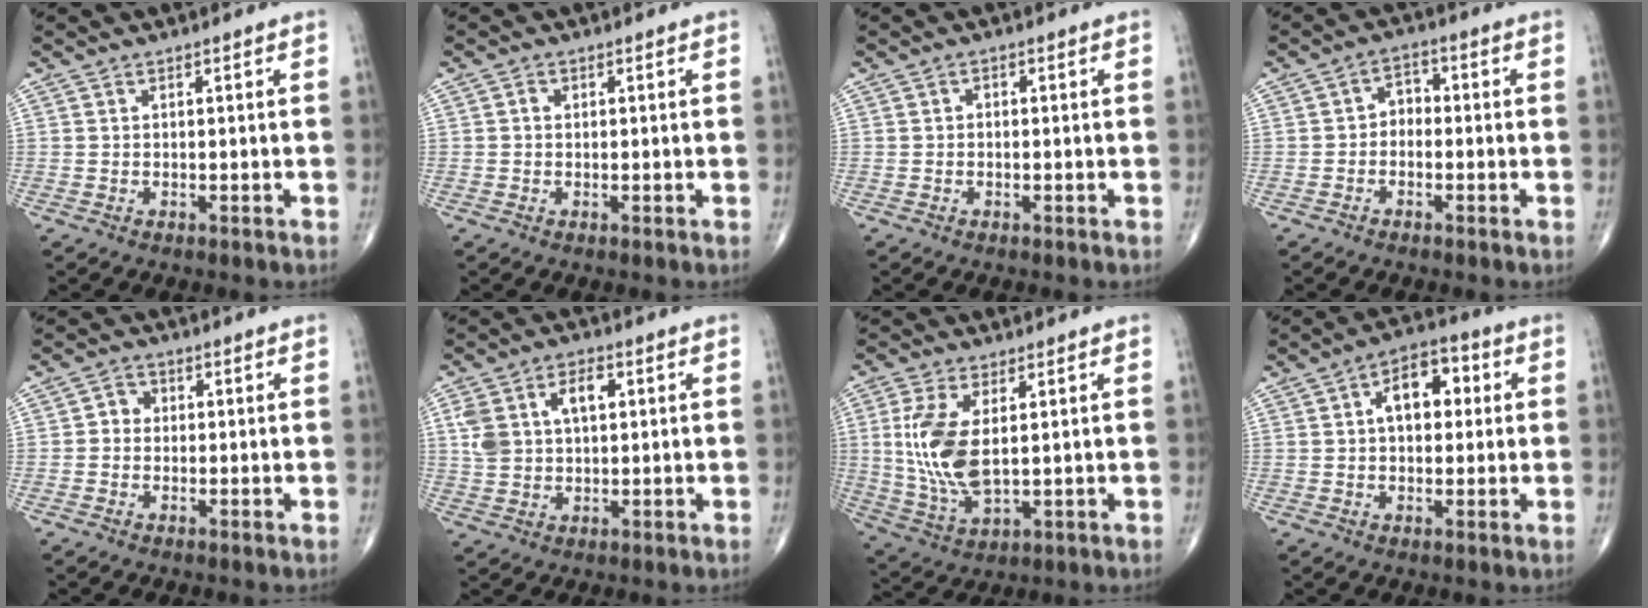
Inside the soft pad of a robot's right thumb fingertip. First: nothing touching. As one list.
[{"total": 0.9, "force": [0.1, 0.8, 0.4], "torque": [-0.003, 0.002, -0.001]}, {"total": 0.8, "force": [-0.1, 0.6, 0.5], "torque": [-0.002, 0.003, -0.006]}, {"total": 3.5, "force": [-0.8, 2.7, 2.2], "torque": [-0.015, 0.020, -0.028]}, {"total": 2.6, "force": [-0.2, 2.3, 1.1], "torque": [0.000, 0.007, -0.011]}, {"total": 9.1, "force": [2.4, 5.6, 6.7], "torque": [-0.117, 0.012, 0.047]}, {"total": 11.9, "force": [1.6, 5.6, 10.4], "torque": [-0.227, -0.013, 0.043]}, {"total": 9.6, "force": [1.8, 5.8, 7.4], "torque": [-0.089, 0.020, 0.020]}]